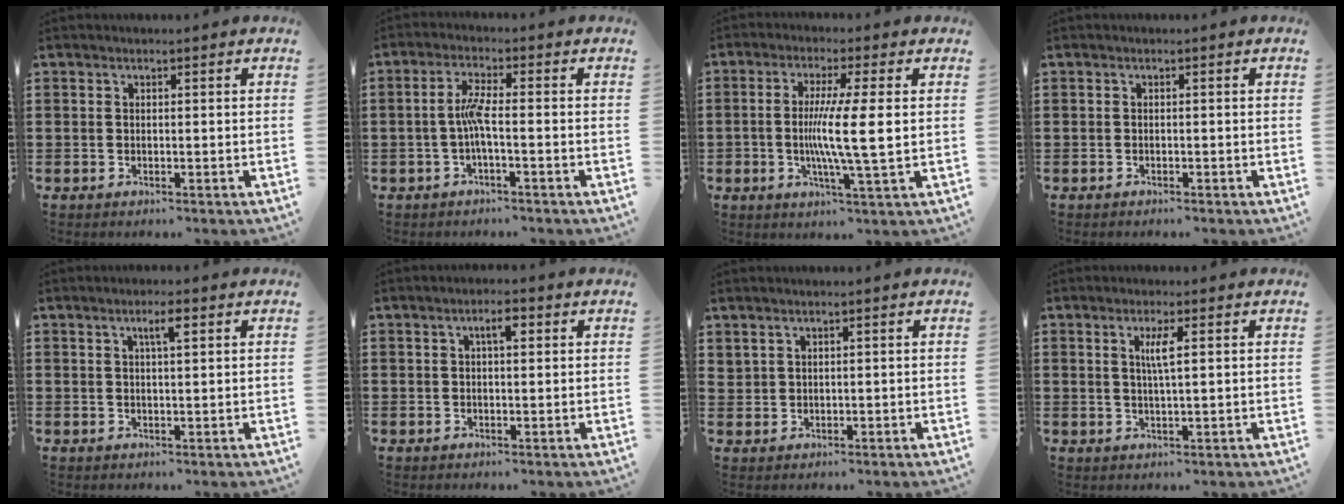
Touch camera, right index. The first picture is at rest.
{"total": 4.1, "force": [-1.0, 0.4, 3.9], "torque": [-0.089, -0.004, -0.026]}
{"total": 8.2, "force": [-0.1, 0.0, 8.2], "torque": [-0.147, -0.007, -0.006]}
{"total": 0.5, "force": [-0.5, 0.1, 0.1], "torque": [-0.003, 0.000, -0.010]}
{"total": 2.5, "force": [1.1, 0.4, 2.2], "torque": [-0.046, 0.005, 0.017]}
{"total": 2.7, "force": [0.8, 0.8, 2.4], "torque": [-0.042, 0.005, 0.010]}
{"total": 1.3, "force": [1.1, 0.7, 0.4], "torque": [-0.009, 0.003, 0.021]}
{"total": 3.1, "force": [0.8, 0.2, 3.0], "torque": [-0.061, -0.001, 0.011]}